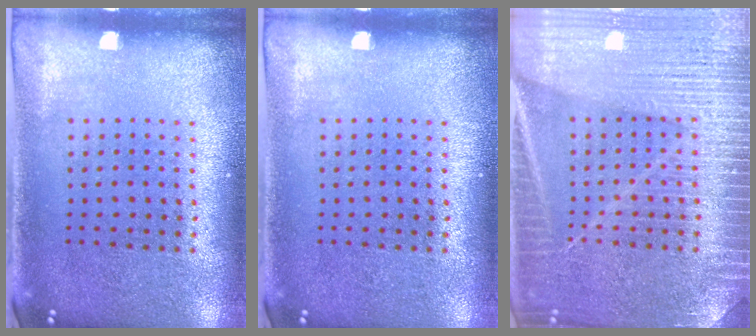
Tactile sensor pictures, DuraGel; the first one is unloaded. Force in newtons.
{"total": 0.0}
{"total": 6.8, "press": 6.7, "slide": 1.0}